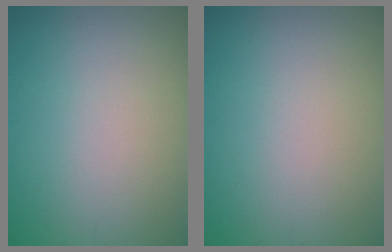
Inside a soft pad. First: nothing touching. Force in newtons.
{"total": 0.0}